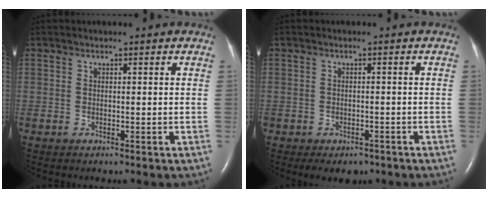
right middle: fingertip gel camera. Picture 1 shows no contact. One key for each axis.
{"total": 4.1, "fx": -2.9, "fy": 2.4, "fz": 1.5, "tx": -0.015, "ty": 0.003, "tz": -0.033}